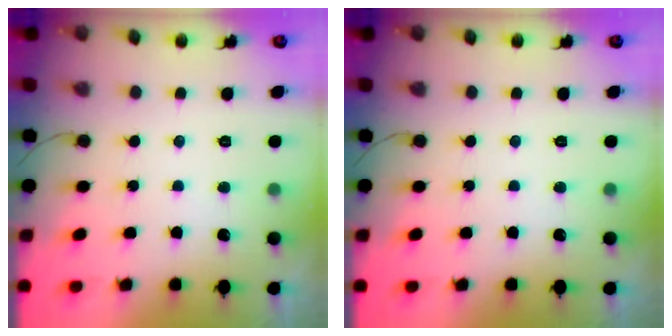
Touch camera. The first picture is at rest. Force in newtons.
{"total": 0.0}